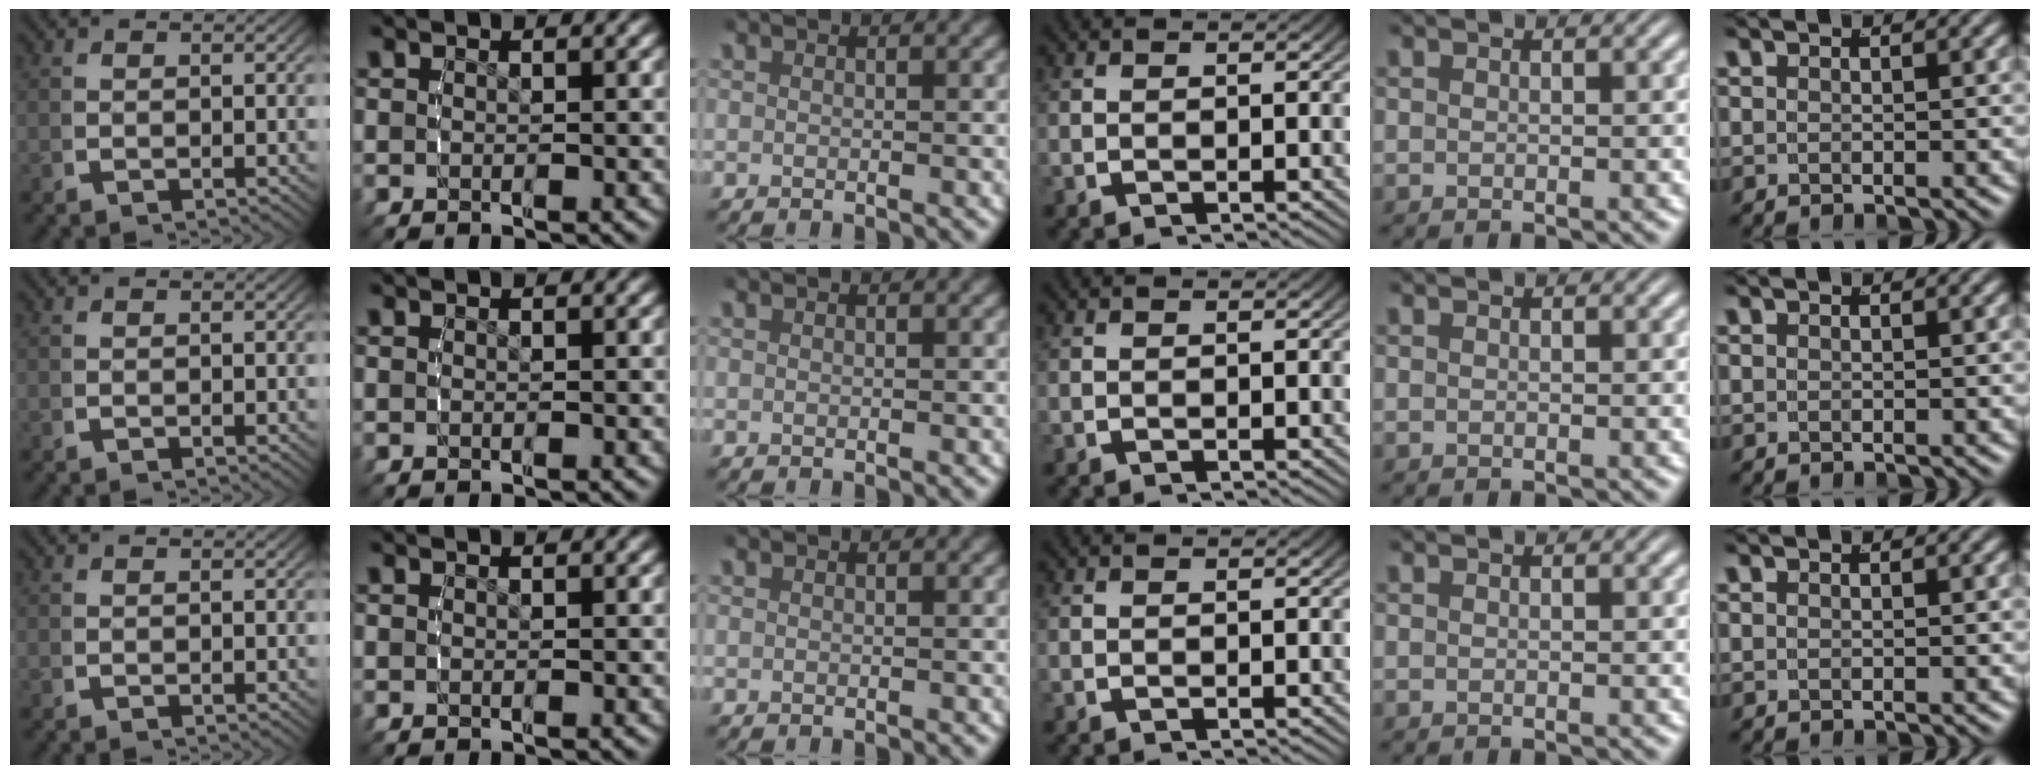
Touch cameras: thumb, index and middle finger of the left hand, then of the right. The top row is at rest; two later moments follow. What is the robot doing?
{"motion": "reach", "object": "jacket"}